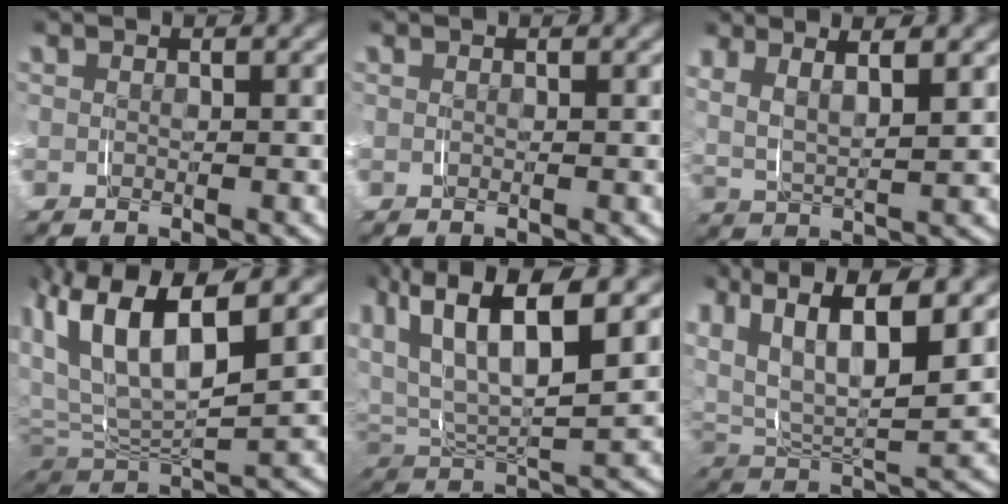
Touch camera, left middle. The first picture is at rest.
{"total": 0.0}
{"total": 6.4, "force": [2.6, 3.7, 4.5], "torque": [-0.100, 0.002, 0.041]}
{"total": 8.6, "force": [2.7, 4.6, 6.7], "torque": [-0.148, 0.009, 0.048]}
{"total": 8.8, "force": [3.4, 4.6, 6.7], "torque": [-0.149, -0.001, 0.063]}
{"total": 10.8, "force": [4.1, 6.4, 7.7], "torque": [-0.162, 0.005, 0.064]}